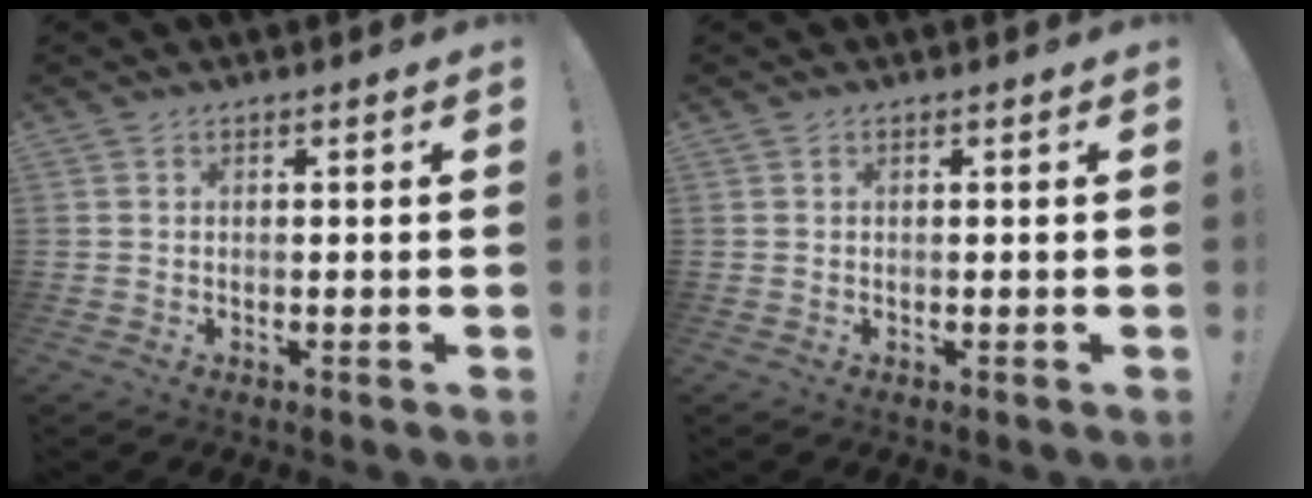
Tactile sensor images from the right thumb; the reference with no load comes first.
{"total": 0.0}